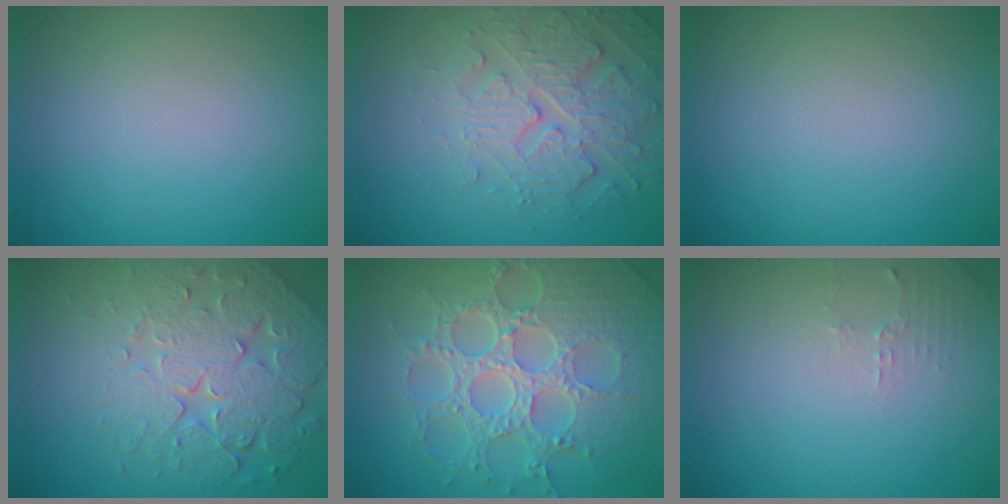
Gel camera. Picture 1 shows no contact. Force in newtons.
{"total": 4.9, "press": 3.8, "slide": 3.0}
{"total": 0.0}
{"total": 7.8, "press": 5.7, "slide": 5.3}
{"total": 8.5, "press": 6.3, "slide": 5.8}
{"total": 1.2, "press": 1.2, "slide": 0.4}